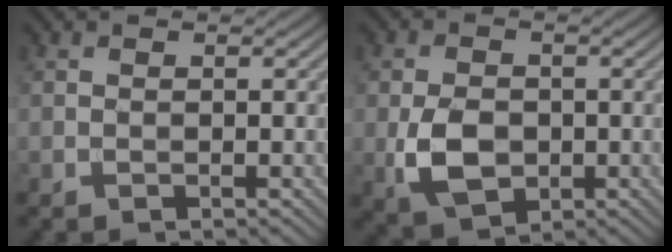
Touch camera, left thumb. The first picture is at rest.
{"total": 6.0, "force": [-1.3, 4.2, 4.1], "torque": [-0.092, -0.012, -0.024]}